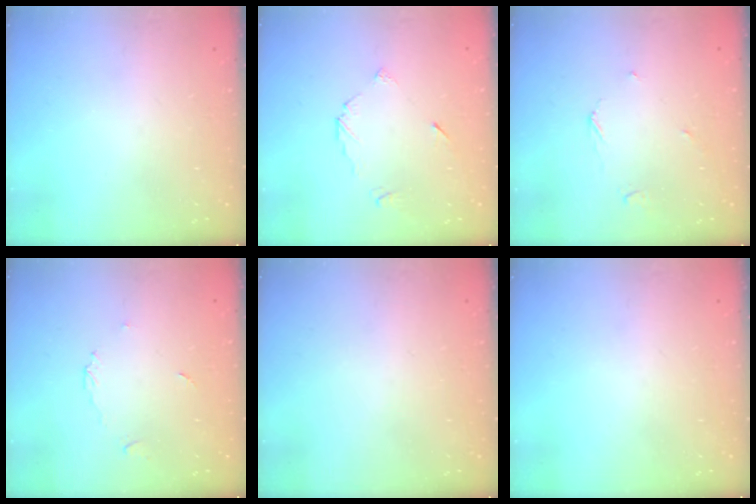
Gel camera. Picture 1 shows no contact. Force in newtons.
{"total": 4.0, "press": 3.9, "slide": 0.5}
{"total": 2.8, "press": 2.8, "slide": 0.2}
{"total": 3.8, "press": 3.8, "slide": 0.5}
{"total": 2.0, "press": 2.0, "slide": 0.1}
{"total": 0.0}